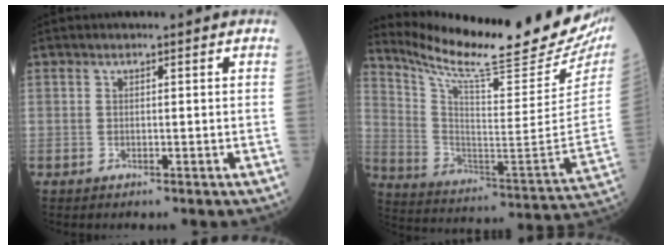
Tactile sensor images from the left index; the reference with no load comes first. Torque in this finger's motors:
{"motor_torque": [0.35, -0.63, 0.17, 0.07]}